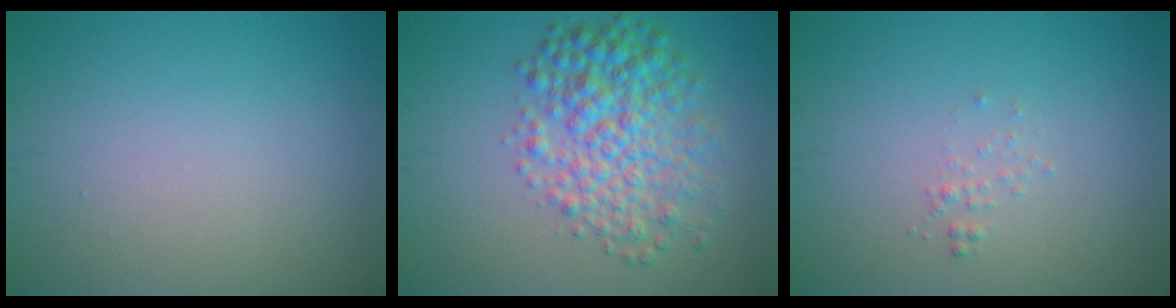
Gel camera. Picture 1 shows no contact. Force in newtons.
{"total": 6.1, "press": 6.1, "slide": 0.0}
{"total": 0.6, "press": 0.6, "slide": 0.1}